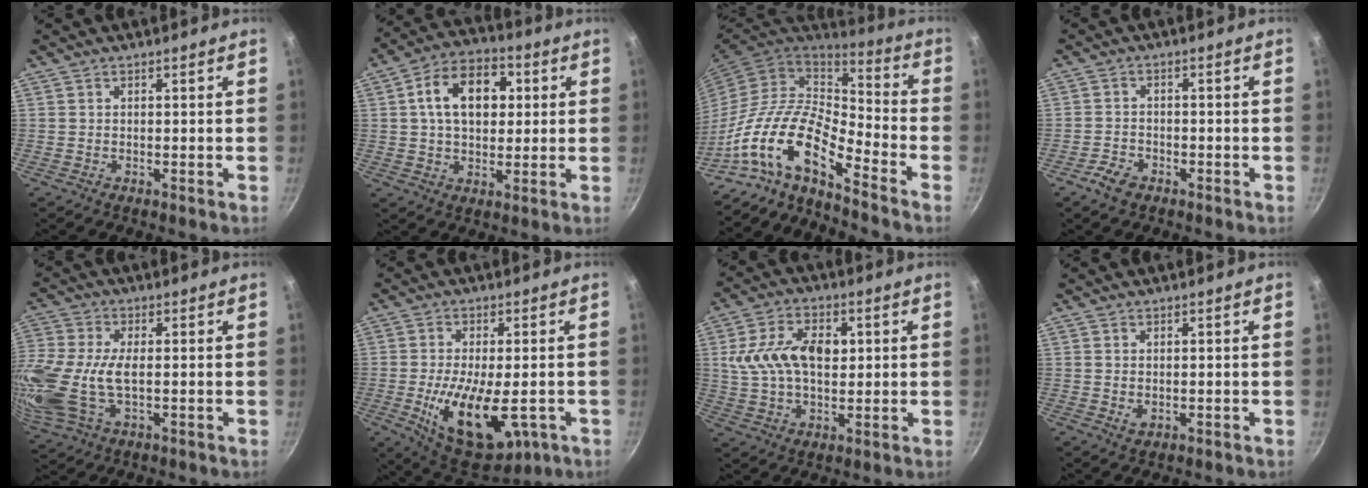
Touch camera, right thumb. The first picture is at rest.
{"total": 13.4, "force": [2.6, 9.1, 9.5], "torque": [-0.121, 0.017, 0.028]}
{"total": 16.9, "force": [-10.6, 5.6, 11.9], "torque": [-0.205, 0.057, -0.229]}
{"total": 4.0, "force": [-2.7, 2.2, 1.9], "torque": [-0.037, 0.022, -0.050]}
{"total": 19.1, "force": [-2.0, 10.4, 15.9], "torque": [-0.377, -0.010, -0.043]}
{"total": 16.8, "force": [-4.5, 7.8, 14.2], "torque": [-0.215, -0.004, -0.059]}
{"total": 12.7, "force": [2.1, 8.2, 9.5], "torque": [-0.159, 0.012, 0.032]}
{"total": 1.6, "force": [0.1, 1.1, 1.1], "torque": [-0.018, -0.004, 0.003]}